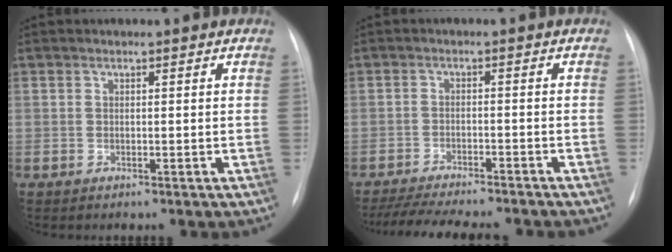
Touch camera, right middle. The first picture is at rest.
{"total": 14.4, "force": [-12.8, 2.1, 6.2], "torque": [-0.107, -0.015, -0.179]}